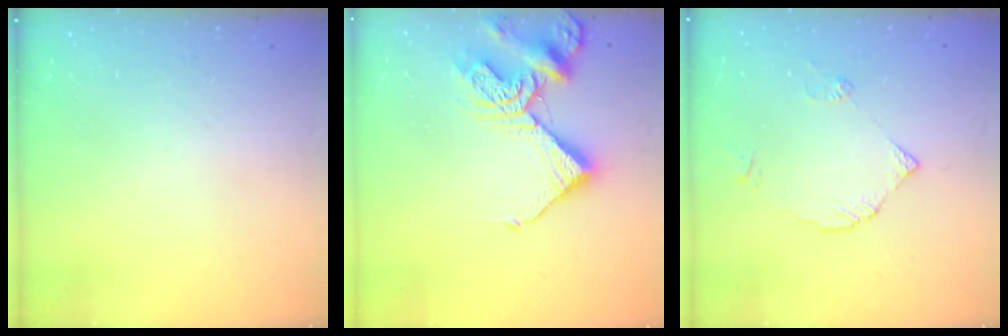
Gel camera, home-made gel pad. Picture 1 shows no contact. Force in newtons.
{"total": 13.0, "press": 12.9, "slide": 1.7}
{"total": 4.0, "press": 4.0, "slide": 0.4}